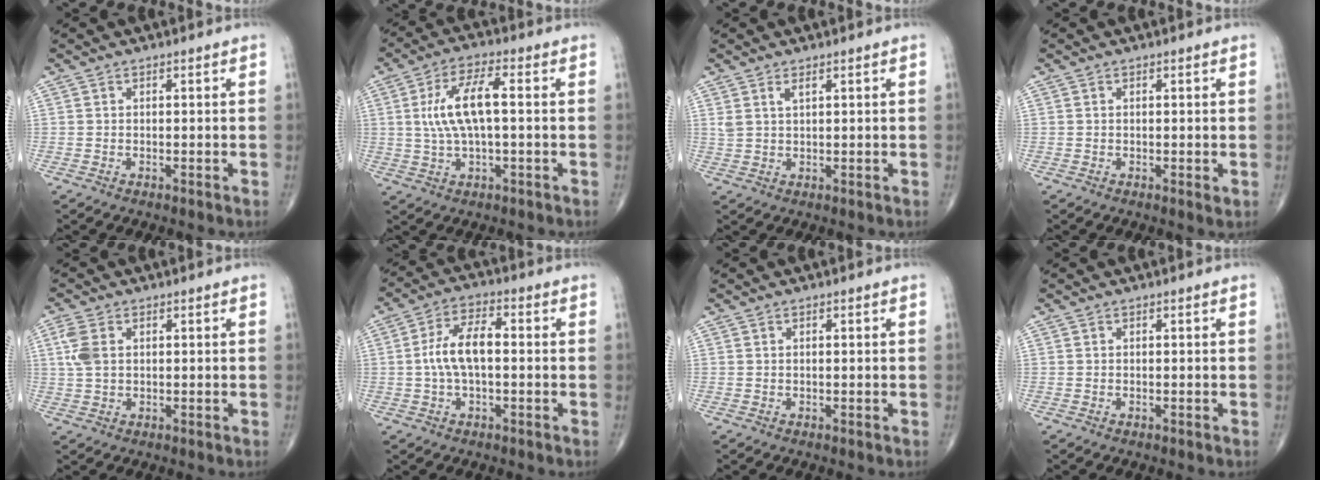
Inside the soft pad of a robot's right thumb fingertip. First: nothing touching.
{"total": 9.8, "force": [0.8, 3.3, 9.2], "torque": [-0.192, 0.021, 0.015]}
{"total": 2.2, "force": [1.3, 0.8, 1.6], "torque": [-0.037, -0.001, 0.032]}
{"total": 0.8, "force": [-0.1, 0.2, 0.8], "torque": [-0.012, -0.004, -0.004]}
{"total": 4.6, "force": [1.1, 2.8, 3.4], "torque": [-0.088, 0.007, 0.021]}
{"total": 8.3, "force": [-0.2, 3.8, 7.3], "torque": [-0.147, 0.026, -0.011]}
{"total": 0.0}
{"total": 0.0}